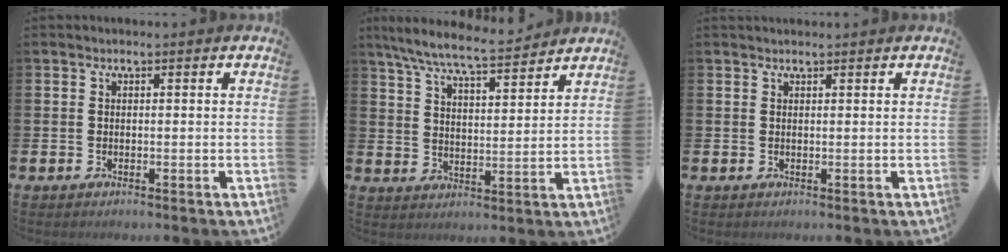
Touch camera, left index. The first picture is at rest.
{"total": 8.1, "force": [7.6, 0.6, 2.8], "torque": [-0.084, -0.039, 0.136]}
{"total": 0.8, "force": [0.8, 0.0, 0.1], "torque": [0.006, -0.003, 0.013]}